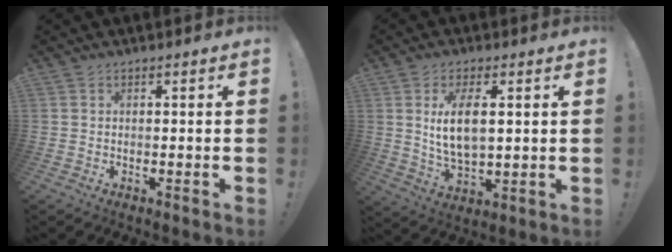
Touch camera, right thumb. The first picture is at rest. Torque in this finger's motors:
{"motor_torque": [-0.37, 0.32, 0.58, 0.65, 0.26]}